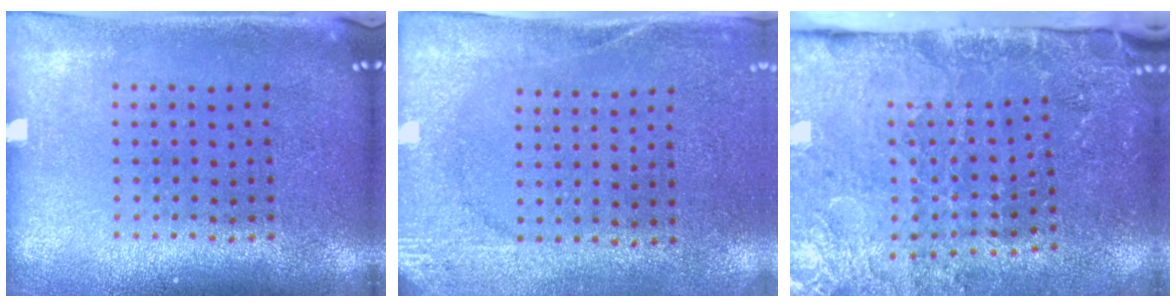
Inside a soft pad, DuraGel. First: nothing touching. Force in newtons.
{"total": 2.6, "press": 2.0, "slide": 1.6}
{"total": 3.4, "press": 3.3, "slide": 0.9}